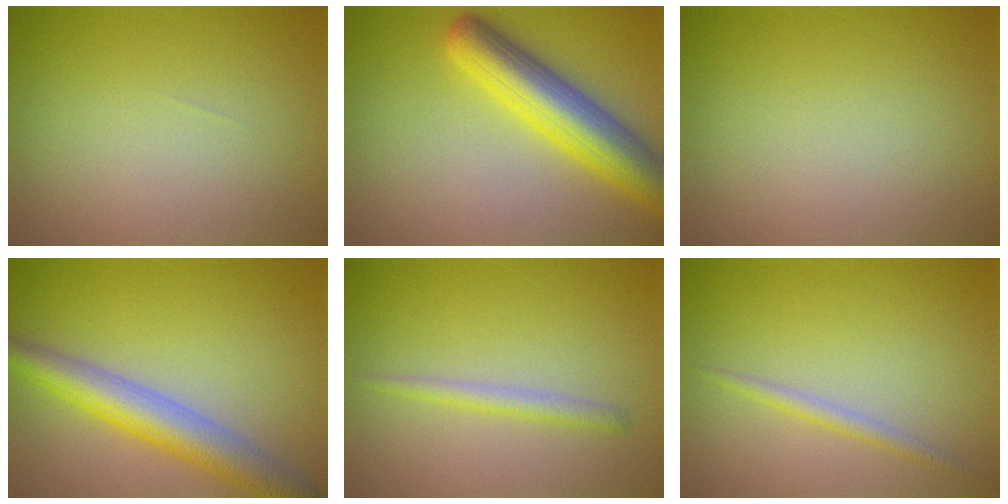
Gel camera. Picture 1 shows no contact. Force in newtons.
{"total": 7.2, "press": 7.2, "slide": 0.3}
{"total": 0.0}
{"total": 5.6, "press": 5.6, "slide": 0.1}
{"total": 1.5, "press": 1.5, "slide": 0.1}
{"total": 1.3, "press": 1.3, "slide": 0.1}